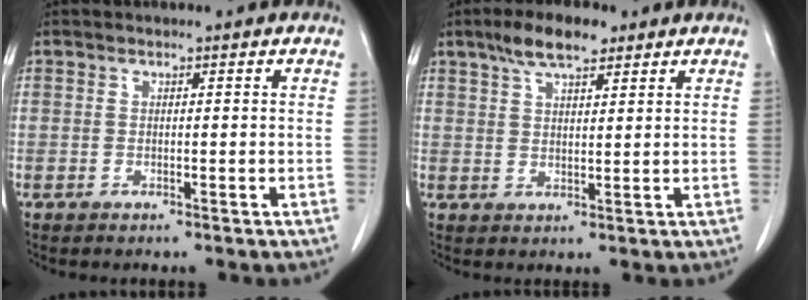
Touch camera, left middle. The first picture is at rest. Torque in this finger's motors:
{"motor_torque": [0.58, -0.53, -0.05, 0.02]}